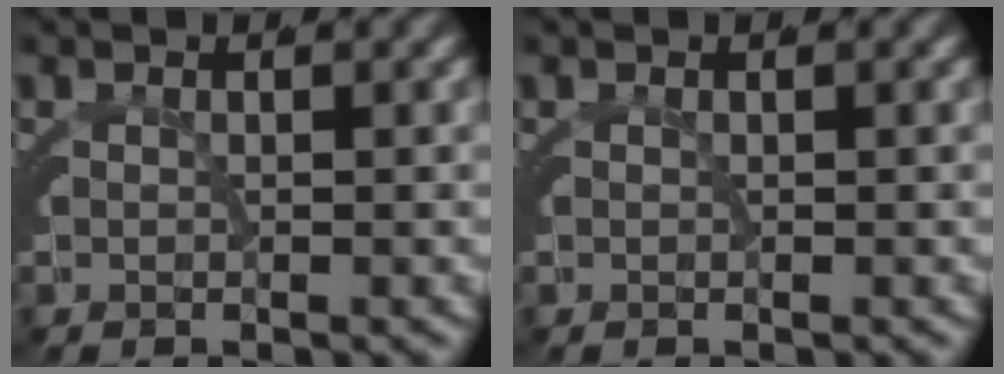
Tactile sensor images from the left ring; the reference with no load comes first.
{"total": 0.0}